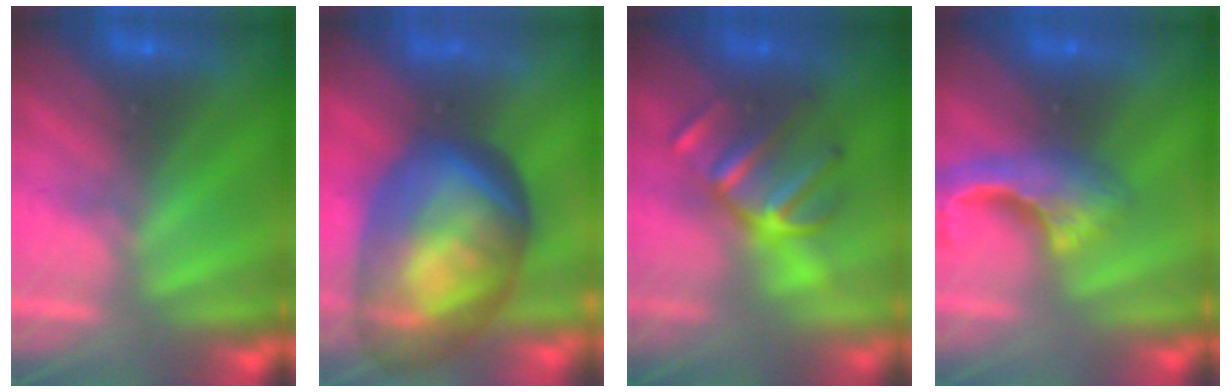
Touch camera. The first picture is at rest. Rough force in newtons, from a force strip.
{"total": 9.3}
{"total": 2.8}
{"total": 5.3}